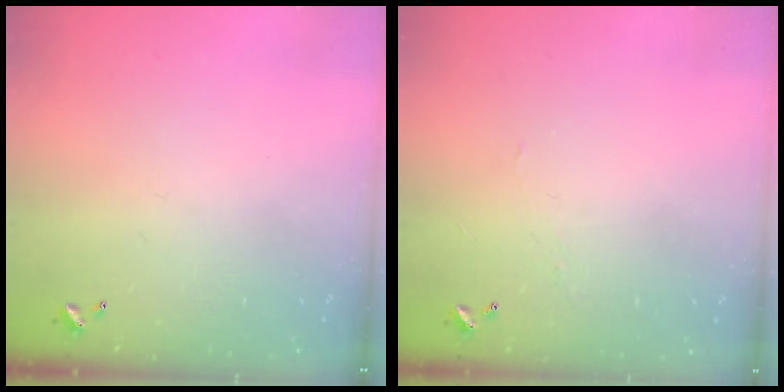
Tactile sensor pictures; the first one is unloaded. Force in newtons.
{"total": 1.2, "press": 1.1, "slide": 0.3}